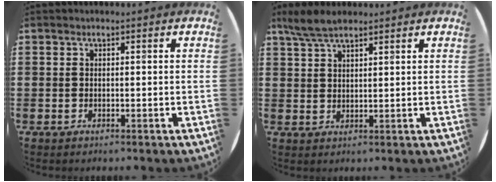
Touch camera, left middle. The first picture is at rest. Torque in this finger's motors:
{"motor_torque": [0.43, -0.32, 0.10, 0.03]}